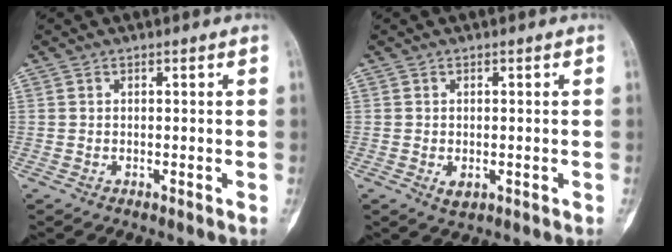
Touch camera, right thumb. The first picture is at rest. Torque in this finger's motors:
{"motor_torque": [0.40, 0.38, 0.38, -0.02, 0.19]}